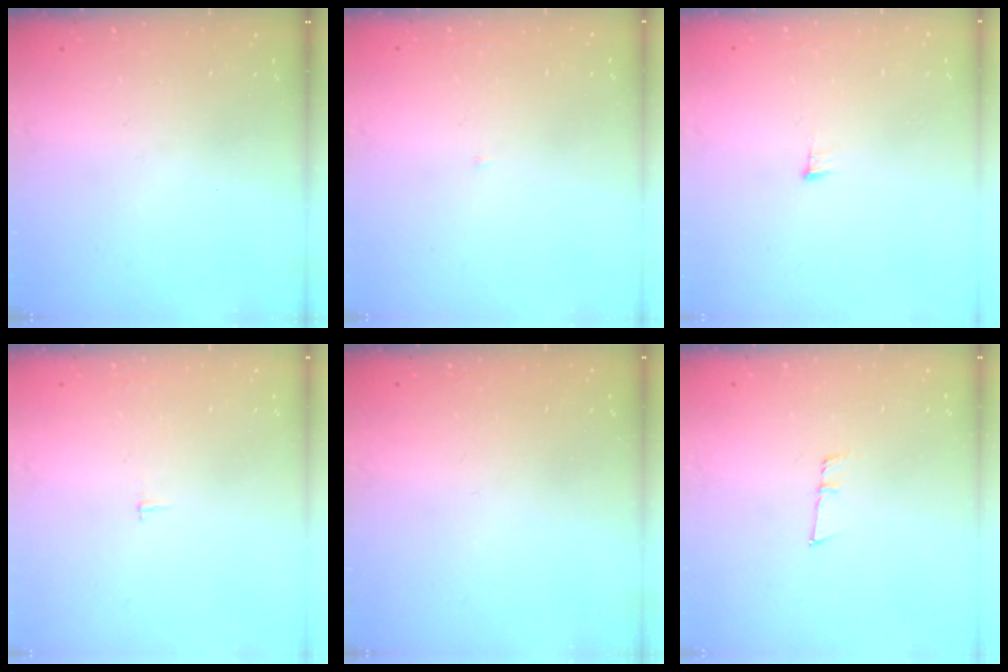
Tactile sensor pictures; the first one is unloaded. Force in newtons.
{"total": 2.0, "press": 2.0, "slide": 0.2}
{"total": 5.2, "press": 5.0, "slide": 1.3}
{"total": 1.8, "press": 1.8, "slide": 0.1}
{"total": 1.6, "press": 1.6, "slide": 0.1}
{"total": 6.0, "press": 5.6, "slide": 2.1}